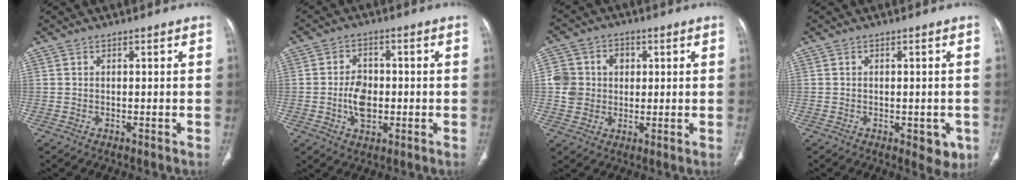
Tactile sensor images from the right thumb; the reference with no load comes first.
{"total": 6.7, "force": [-1.0, 4.5, 4.9], "torque": [-0.069, 0.006, -0.017]}
{"total": 8.5, "force": [0.9, 7.8, 3.2], "torque": [-0.034, 0.012, 0.015]}
{"total": 4.5, "force": [-1.5, 2.5, 3.4], "torque": [-0.017, -0.002, -0.013]}